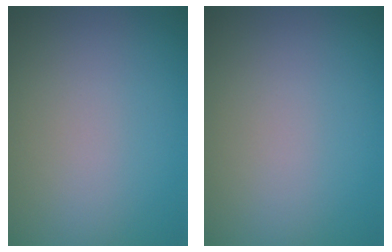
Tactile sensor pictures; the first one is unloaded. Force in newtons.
{"total": 0.0}